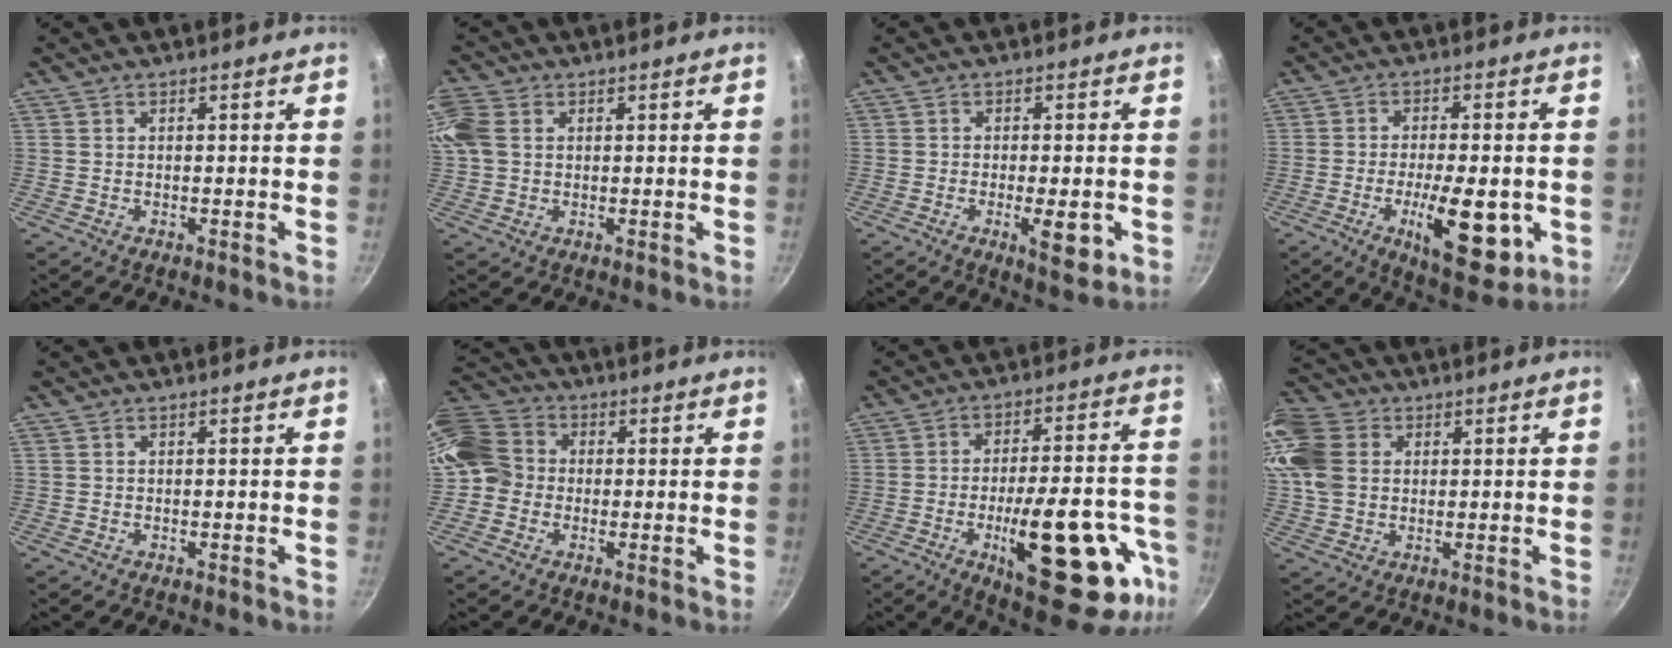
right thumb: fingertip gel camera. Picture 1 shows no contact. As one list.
[{"total": 7.6, "force": [2.2, 5.4, 4.9], "torque": [-0.109, 0.016, 0.040]}, {"total": 8.5, "force": [-2.3, 2.8, 7.6], "torque": [-0.103, -0.002, -0.029]}, {"total": 14.9, "force": [-3.9, 5.7, 13.2], "torque": [-0.183, 0.000, -0.052]}, {"total": 0.0}, {"total": 9.8, "force": [-0.3, 8.7, 4.5], "torque": [-0.060, 0.023, -0.027]}, {"total": 25.4, "force": [-9.4, 9.8, 21.5], "torque": [-0.249, 0.026, -0.122]}, {"total": 14.3, "force": [3.3, 11.1, 8.4], "torque": [-0.172, 0.012, 0.052]}]